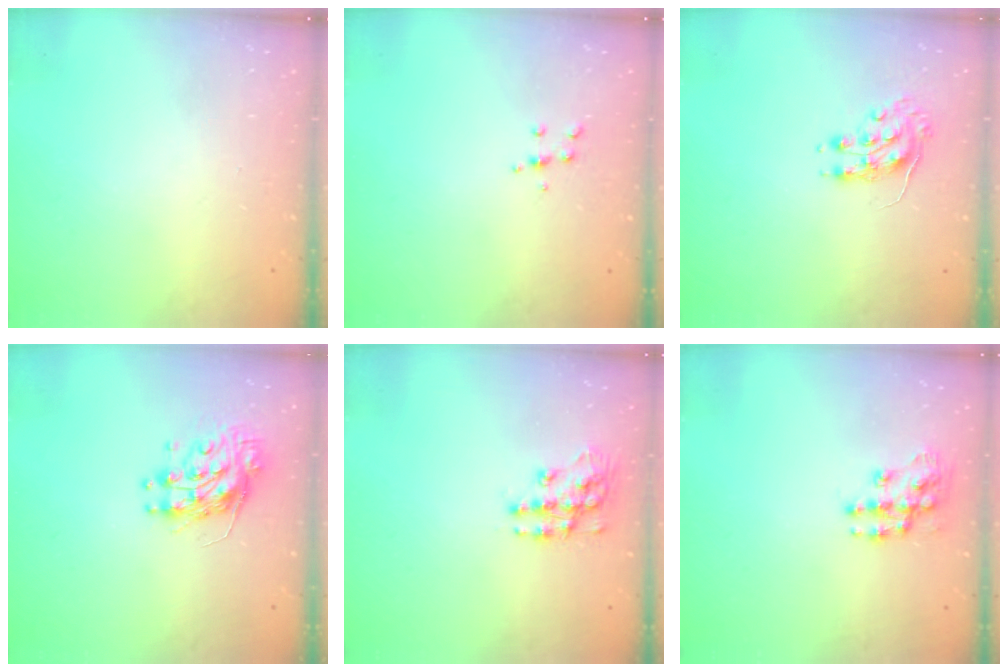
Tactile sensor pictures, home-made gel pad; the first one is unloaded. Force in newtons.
{"total": 4.6, "press": 4.5, "slide": 0.7}
{"total": 8.6, "press": 8.6, "slide": 0.4}
{"total": 10.2, "press": 10.1, "slide": 0.9}
{"total": 11.5, "press": 11.5, "slide": 0.5}
{"total": 11.4, "press": 11.4, "slide": 0.7}